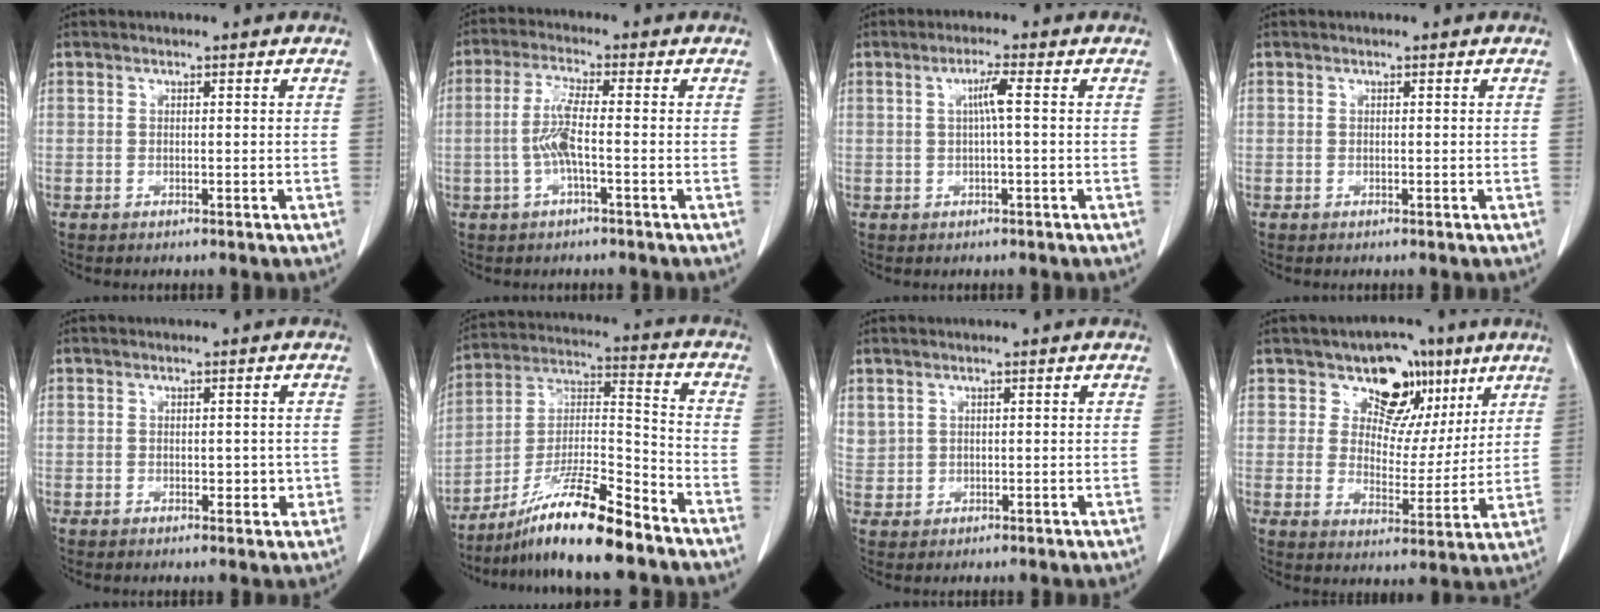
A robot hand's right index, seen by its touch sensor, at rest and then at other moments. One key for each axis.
{"total": 5.4, "fx": -1.1, "fy": 0.3, "fz": 5.2, "tx": -0.115, "ty": 0.004, "tz": -0.024}
{"total": 2.9, "fx": 0.3, "fy": -0.3, "fz": 2.9, "tx": -0.055, "ty": 0.003, "tz": 0.006}
{"total": 0.0}
{"total": 2.3, "fx": -0.3, "fy": 1.5, "fz": 1.8, "tx": -0.018, "ty": 0.005, "tz": 0.001}
{"total": 14.2, "fx": -10.8, "fy": 0.7, "fz": 9.2, "tx": -0.172, "ty": -0.003, "tz": -0.192}
{"total": 2.6, "fx": 1.5, "fy": 2.0, "fz": 0.6, "tx": -0.013, "ty": 0.010, "tz": 0.039}
{"total": 9.4, "fx": 5.5, "fy": 6.6, "fz": 3.8, "tx": -0.037, "ty": 0.012, "tz": 0.085}